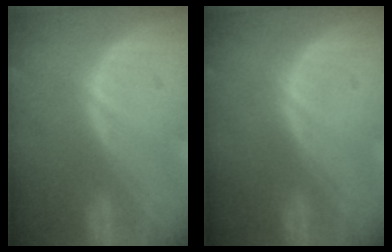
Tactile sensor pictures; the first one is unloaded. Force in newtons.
{"total": 0.0}